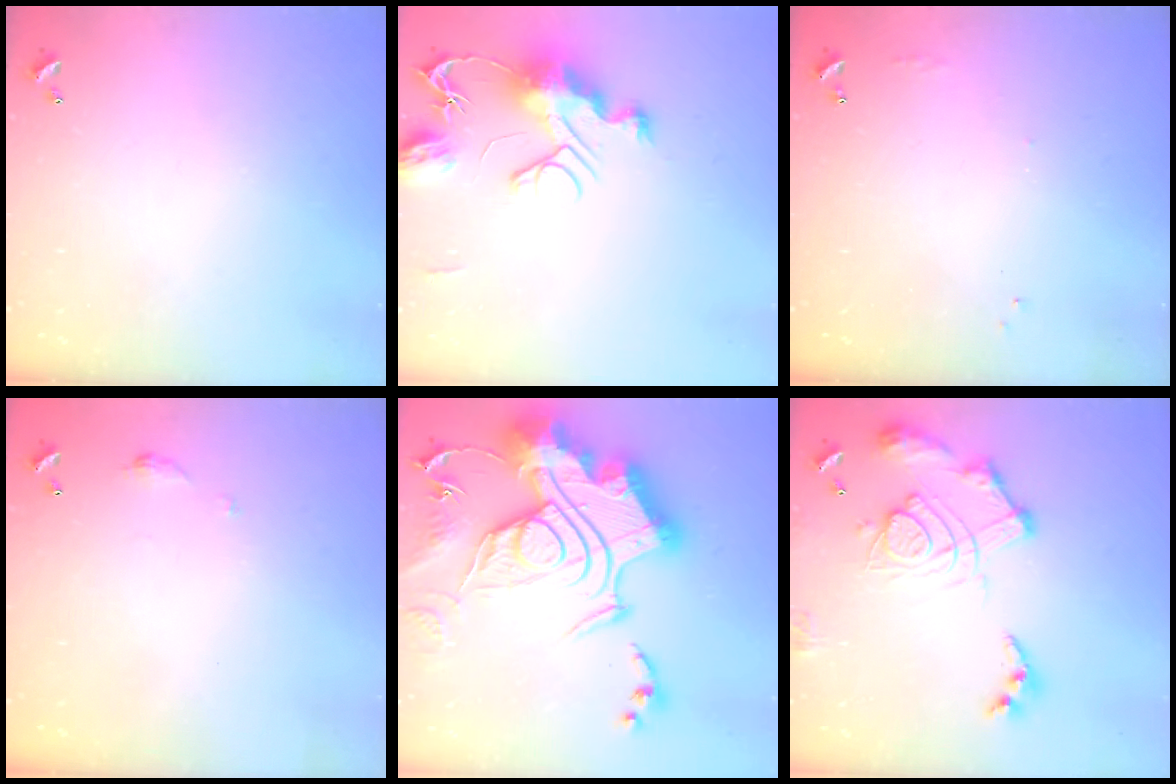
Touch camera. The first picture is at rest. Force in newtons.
{"total": 11.5, "press": 11.5, "slide": 1.2}
{"total": 4.3, "press": 4.3, "slide": 0.6}
{"total": 3.5, "press": 3.5, "slide": 0.6}
{"total": 1.1, "press": 1.1, "slide": 0.0}
{"total": 16.1, "press": 16.0, "slide": 2.0}